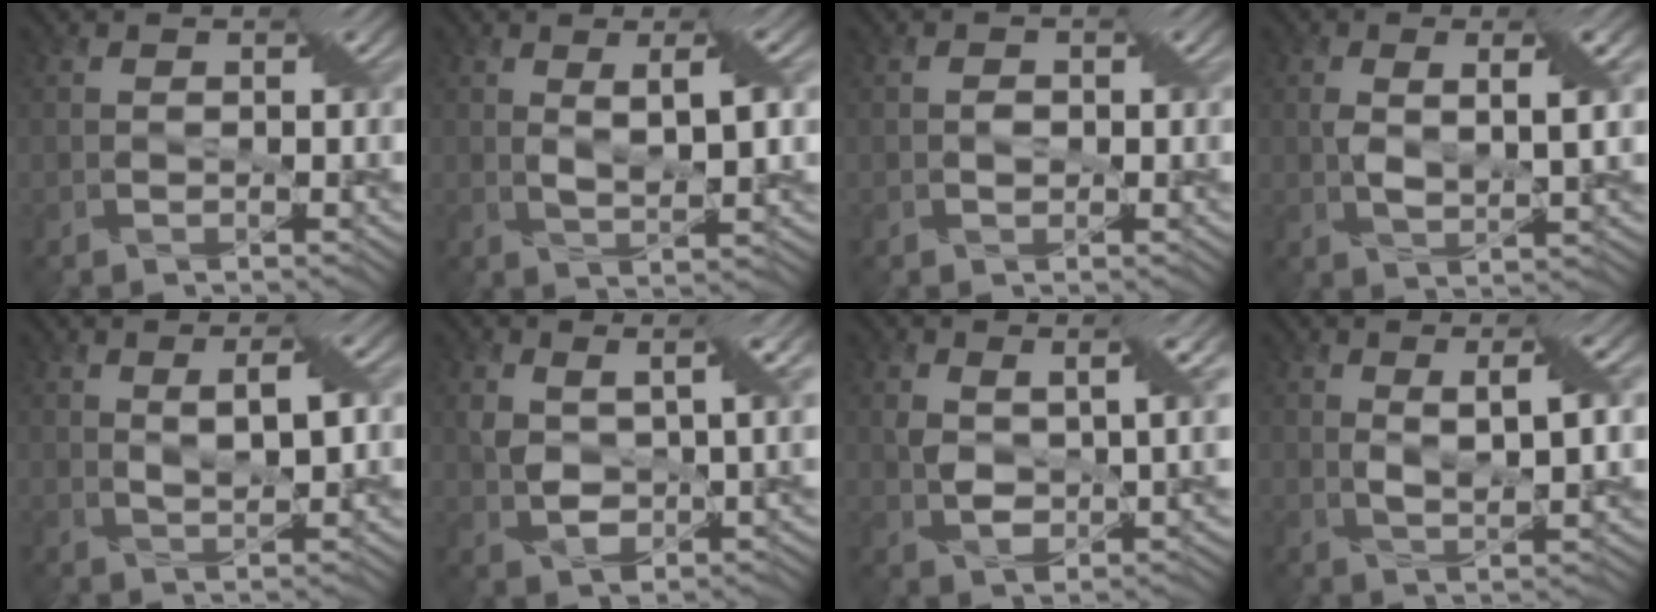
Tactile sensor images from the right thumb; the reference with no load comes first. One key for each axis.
{"total": 3.3, "fx": 1.4, "fy": 0.4, "fz": 2.9, "tx": -0.054, "ty": 0.000, "tz": 0.028}
{"total": 0.8, "fx": 0.0, "fy": 0.8, "fz": 0.1, "tx": -0.004, "ty": -0.003, "tz": 0.001}
{"total": 3.5, "fx": 1.0, "fy": 0.8, "fz": 3.2, "tx": -0.062, "ty": 0.001, "tz": 0.020}
{"total": 2.8, "fx": 1.4, "fy": 0.4, "fz": 2.4, "tx": -0.036, "ty": -0.006, "tz": 0.028}
{"total": 4.6, "fx": 1.5, "fy": 2.2, "fz": 3.7, "tx": -0.080, "ty": -0.004, "tz": 0.030}
{"total": 4.3, "fx": 1.5, "fy": 1.7, "fz": 3.6, "tx": -0.074, "ty": -0.002, "tz": 0.031}
{"total": 3.6, "fx": 1.6, "fy": 0.4, "fz": 3.2, "tx": -0.059, "ty": -0.001, "tz": 0.032}